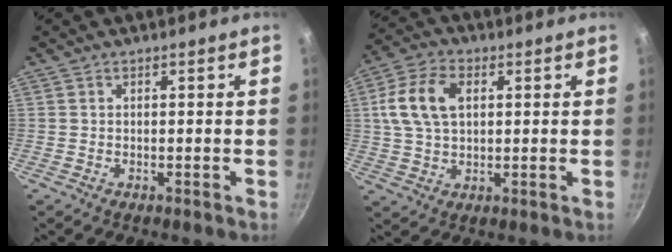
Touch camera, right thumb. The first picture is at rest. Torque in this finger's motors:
{"motor_torque": [0.09, 1.42, 0.18, -0.24, 0.31]}